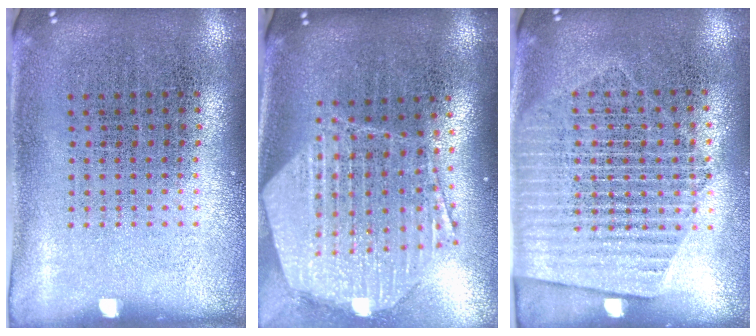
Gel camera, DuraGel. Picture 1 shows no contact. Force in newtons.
{"total": 2.5, "press": 2.1, "slide": 1.4}
{"total": 1.7, "press": 1.5, "slide": 0.7}